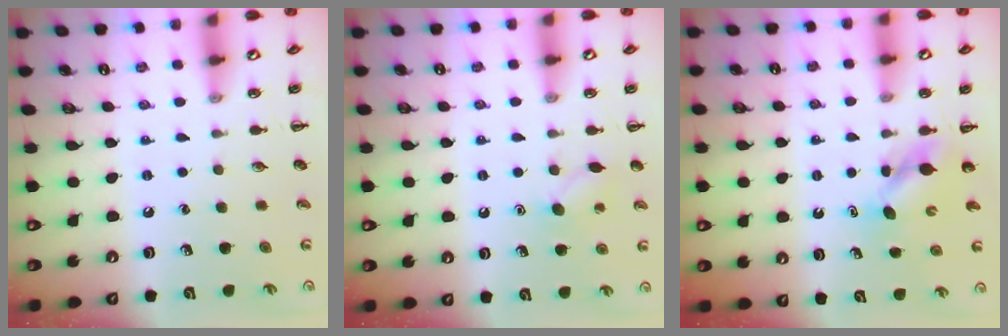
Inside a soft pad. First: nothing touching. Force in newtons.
{"total": 7.2, "press": 7.0, "slide": 1.9}
{"total": 5.0, "press": 4.9, "slide": 0.5}